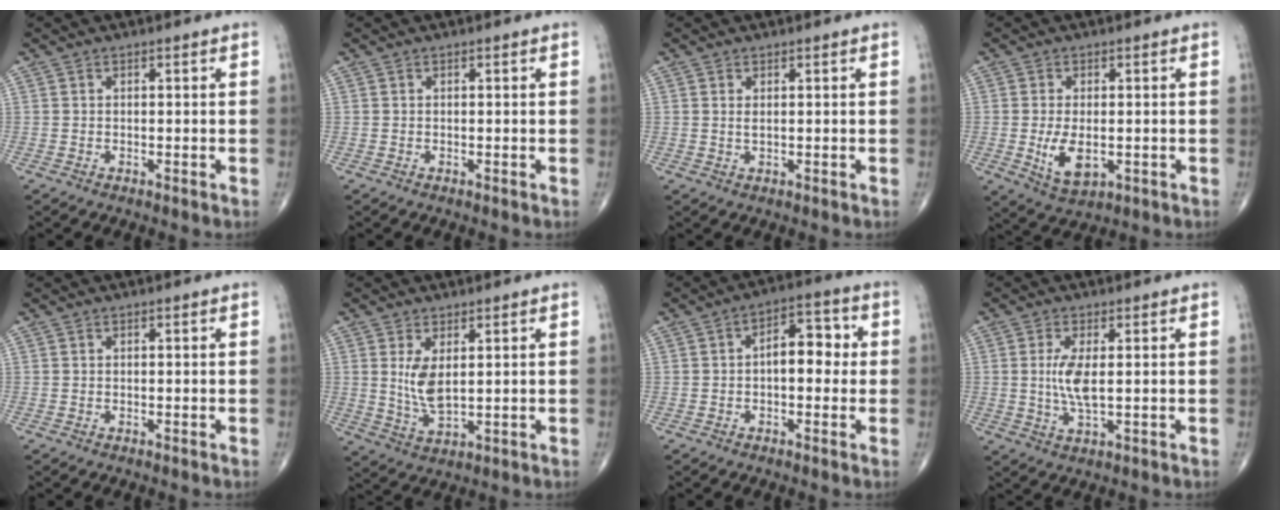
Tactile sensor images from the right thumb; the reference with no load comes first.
{"total": 0.0}
{"total": 1.0, "force": [0.4, 0.3, 0.9], "torque": [-0.018, 0.000, 0.008]}
{"total": 6.6, "force": [-1.0, 3.5, 5.5], "torque": [-0.092, -0.012, -0.008]}
{"total": 0.0}
{"total": 6.0, "force": [1.4, 2.7, 5.2], "torque": [-0.099, -0.018, 0.039]}
{"total": 7.7, "force": [0.2, 4.3, 6.4], "torque": [-0.068, 0.024, -0.007]}
{"total": 5.5, "force": [0.5, 1.7, 5.2], "torque": [-0.117, -0.013, 0.013]}